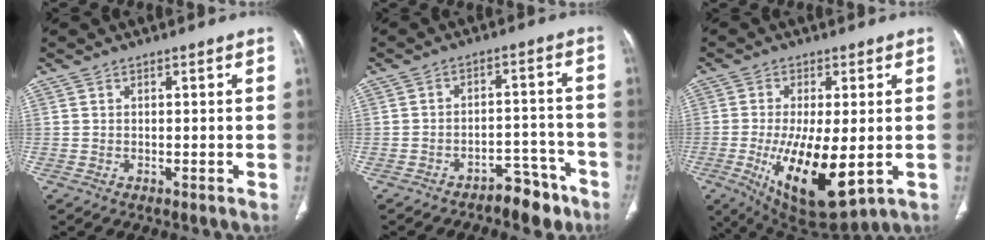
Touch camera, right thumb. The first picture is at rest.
{"total": 7.5, "force": [-5.8, 3.7, 2.9], "torque": [-0.015, 0.066, -0.083]}
{"total": 15.7, "force": [-3.3, 5.9, 14.2], "torque": [-0.253, -0.026, -0.035]}